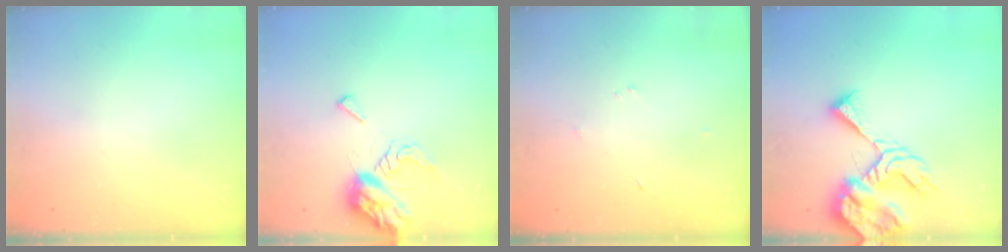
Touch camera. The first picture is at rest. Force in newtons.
{"total": 8.1, "press": 8.1, "slide": 0.9}
{"total": 2.4, "press": 2.4, "slide": 0.3}
{"total": 12.1, "press": 12.0, "slide": 1.4}